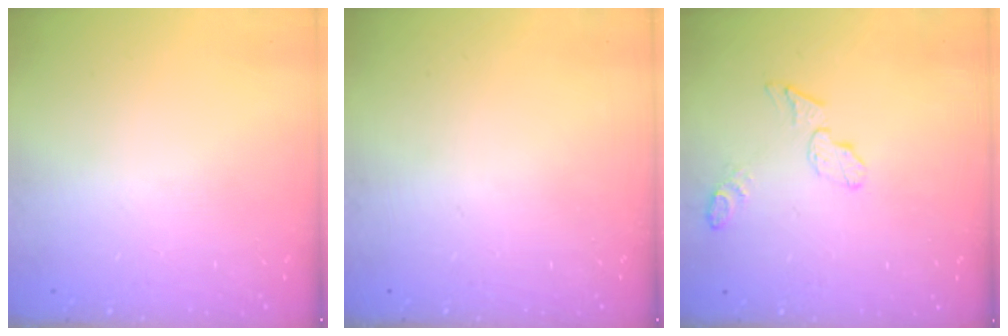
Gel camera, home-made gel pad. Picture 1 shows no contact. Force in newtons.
{"total": 0.0}
{"total": 6.1, "press": 6.1, "slide": 0.3}